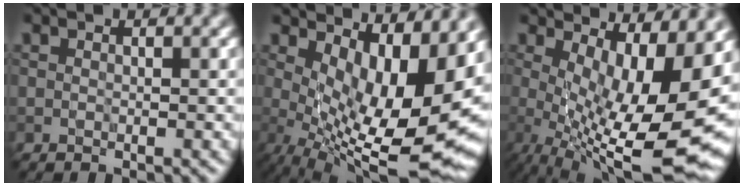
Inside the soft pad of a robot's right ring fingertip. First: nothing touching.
{"total": 14.4, "force": [1.6, 5.5, 13.2], "torque": [-0.181, -0.018, 0.056]}
{"total": 15.4, "force": [0.2, 5.3, 14.5], "torque": [-0.195, -0.018, 0.030]}